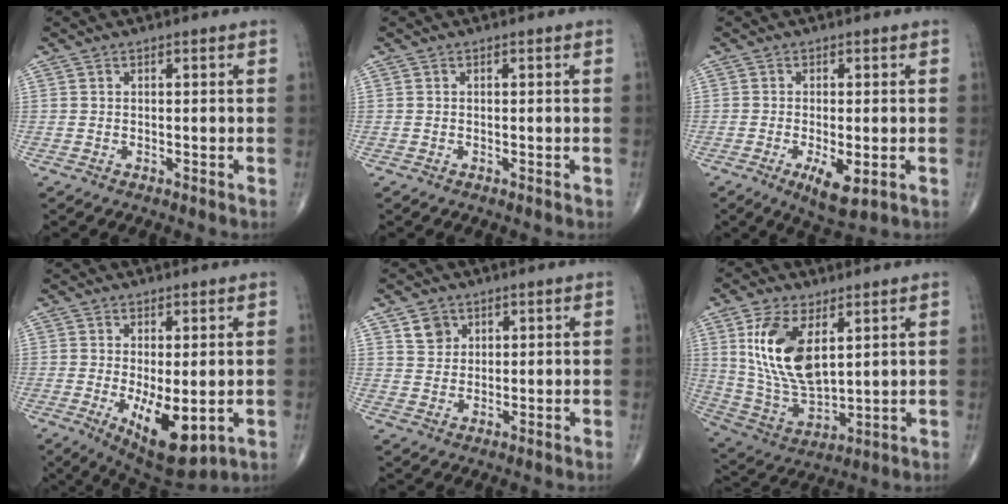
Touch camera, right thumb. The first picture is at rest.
{"total": 0.0}
{"total": 6.3, "force": [-2.1, 2.2, 5.5], "torque": [-0.092, -0.014, -0.029]}
{"total": 10.6, "force": [-2.0, 4.4, 9.4], "torque": [-0.137, -0.024, -0.015]}
{"total": 4.1, "force": [2.2, 3.3, 1.2], "torque": [-0.003, -0.014, 0.041]}
{"total": 16.0, "force": [5.4, 8.1, 12.8], "torque": [-0.243, -0.028, 0.117]}